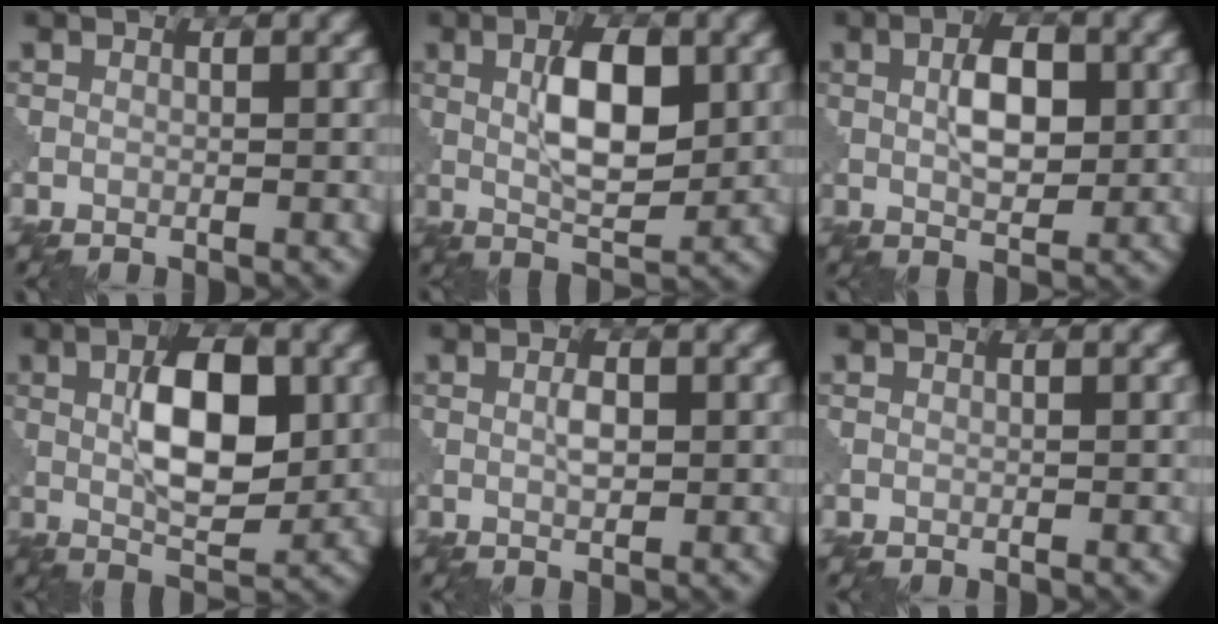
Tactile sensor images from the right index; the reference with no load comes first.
{"total": 6.5, "force": [1.4, 2.6, 5.7], "torque": [-0.093, 0.002, 0.027]}
{"total": 4.3, "force": [0.9, 2.2, 3.6], "torque": [-0.064, 0.002, 0.016]}
{"total": 7.9, "force": [1.3, 3.6, 6.9], "torque": [-0.111, 0.004, 0.022]}
{"total": 1.5, "force": [0.4, 0.6, 1.4], "torque": [-0.025, 0.001, 0.009]}
{"total": 0.0}